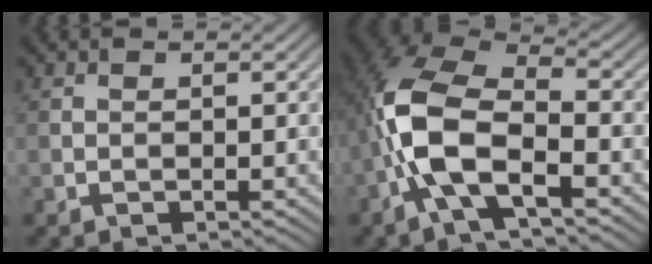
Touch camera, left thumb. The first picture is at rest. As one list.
[{"total": 10.1, "force": [-2.9, 4.5, 8.5], "torque": [-0.195, 0.006, -0.067]}]